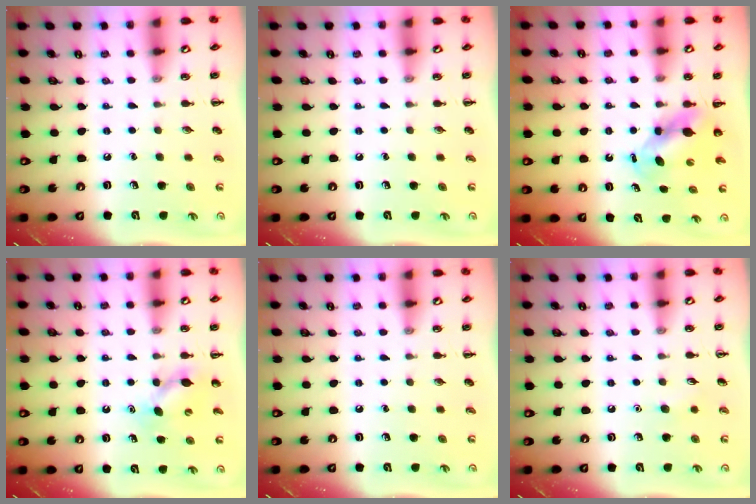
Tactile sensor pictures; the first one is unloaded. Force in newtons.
{"total": 0.0}
{"total": 6.5, "press": 6.4, "slide": 1.1}
{"total": 7.7, "press": 7.6, "slide": 1.4}
{"total": 0.0}
{"total": 4.4, "press": 4.3, "slide": 1.2}